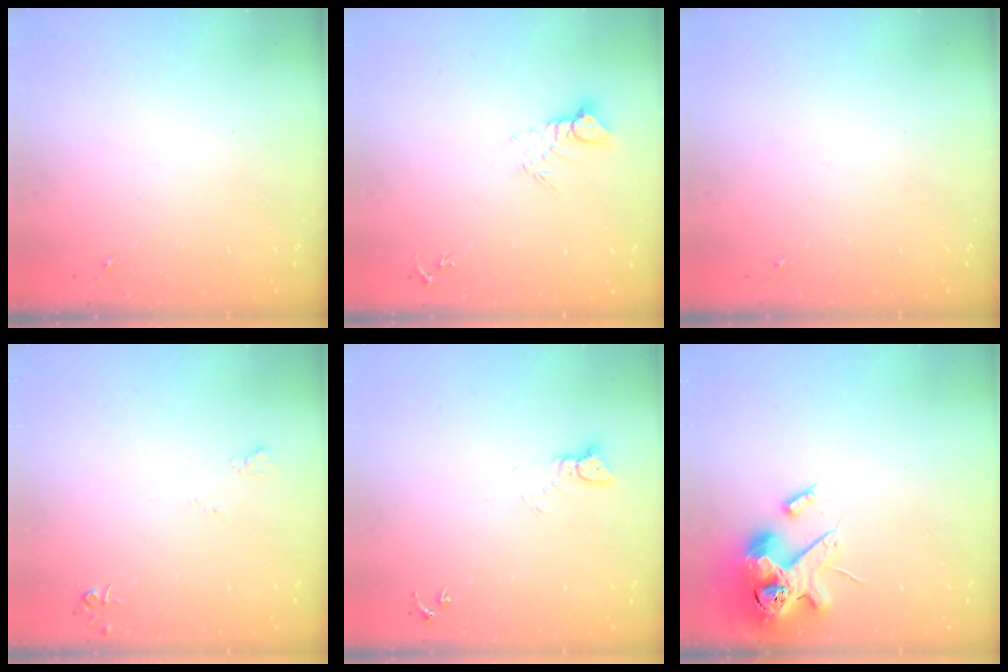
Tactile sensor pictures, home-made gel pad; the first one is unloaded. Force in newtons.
{"total": 5.2, "press": 5.2, "slide": 0.4}
{"total": 0.0}
{"total": 4.6, "press": 4.6, "slide": 0.7}
{"total": 2.6, "press": 2.6, "slide": 0.1}
{"total": 15.3, "press": 15.1, "slide": 2.6}